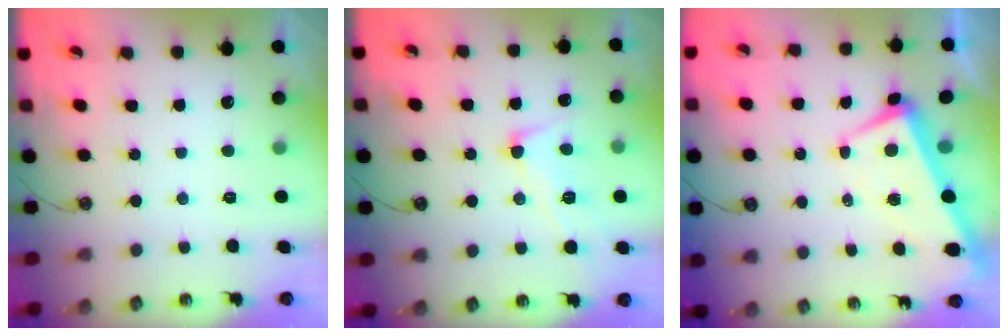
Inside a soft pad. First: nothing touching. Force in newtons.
{"total": 3.1, "press": 3.0, "slide": 0.9}
{"total": 1.1, "press": 0.6, "slide": 0.9}